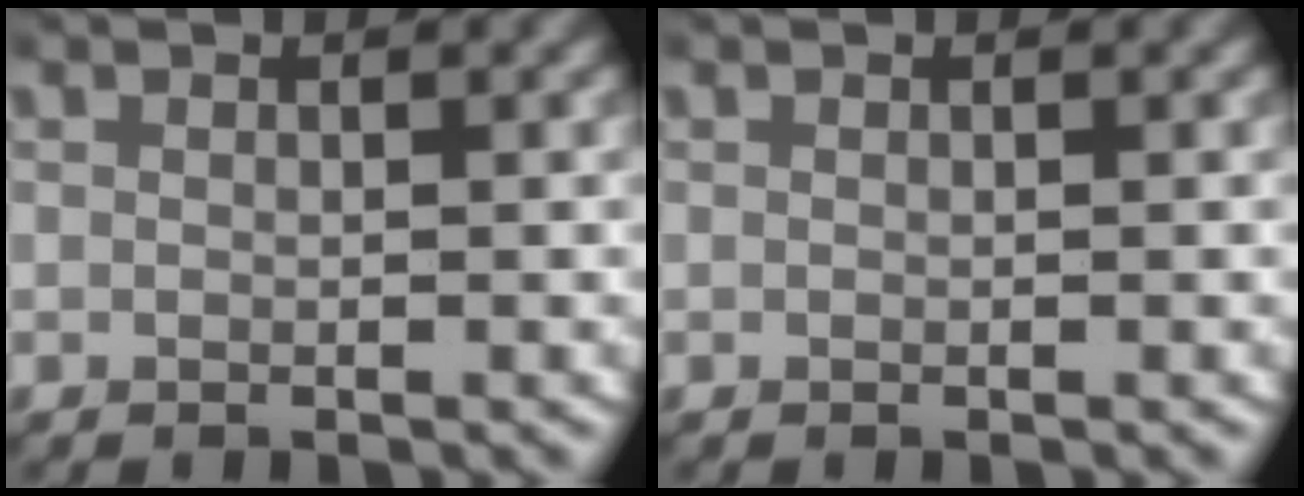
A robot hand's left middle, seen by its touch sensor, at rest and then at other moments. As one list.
[{"total": 0.0}]